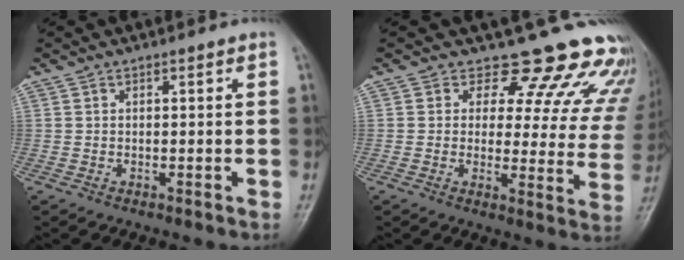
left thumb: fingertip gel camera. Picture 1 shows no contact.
{"total": 17.9, "force": [16.1, 6.6, 4.2], "torque": [0.005, -0.119, 0.164]}